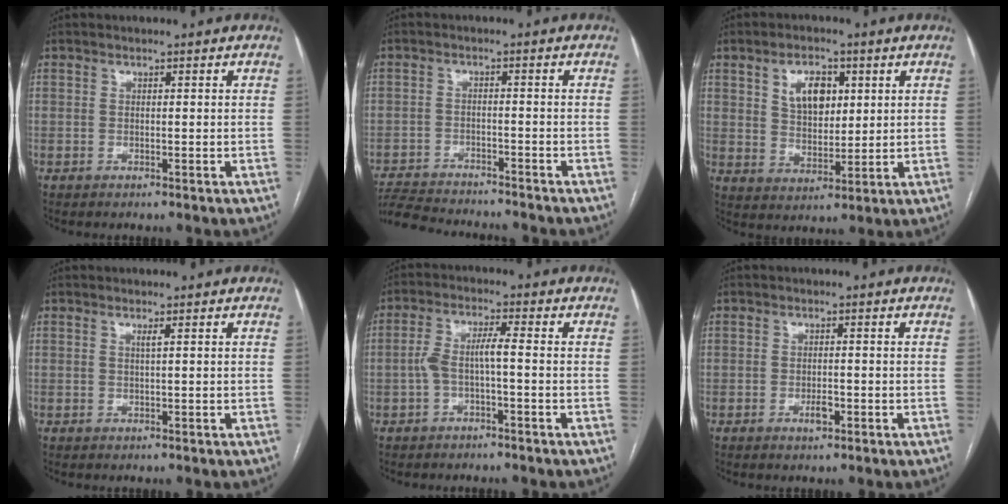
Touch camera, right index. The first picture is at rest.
{"total": 12.8, "force": [-12.0, 1.8, 4.0], "torque": [-0.075, 0.002, -0.183]}
{"total": 7.4, "force": [2.8, 4.4, 5.2], "torque": [-0.093, 0.010, 0.058]}
{"total": 0.5, "force": [0.2, -0.1, 0.5], "torque": [-0.013, 0.000, 0.004]}
{"total": 4.9, "force": [-1.1, 0.8, 4.7], "torque": [-0.099, 0.024, -0.020]}
{"total": 1.9, "force": [-1.0, 0.8, 1.5], "torque": [-0.025, 0.002, -0.014]}